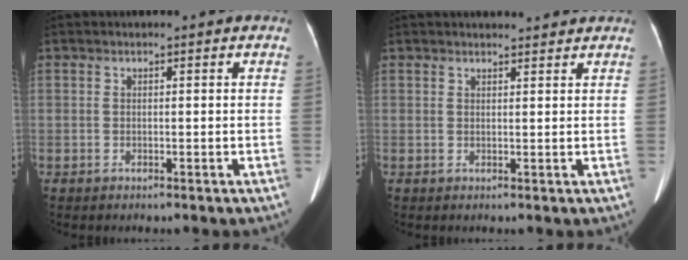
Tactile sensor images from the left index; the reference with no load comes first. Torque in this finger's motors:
{"motor_torque": [0.22, -0.47, 0.01, -0.01]}